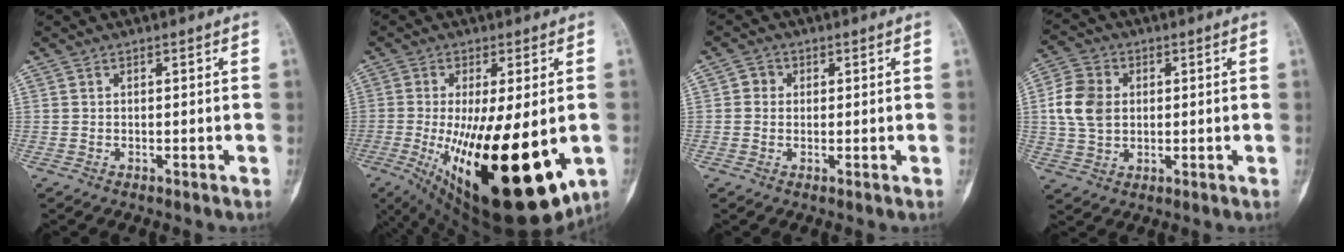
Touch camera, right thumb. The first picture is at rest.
{"total": 26.5, "force": [-5.8, 9.4, 24.1], "torque": [-0.350, -0.043, -0.057]}
{"total": 2.2, "force": [0.3, 2.1, 0.7], "torque": [0.001, 0.004, 0.001]}
{"total": 9.2, "force": [1.1, 7.0, 5.9], "torque": [-0.107, 0.006, 0.020]}